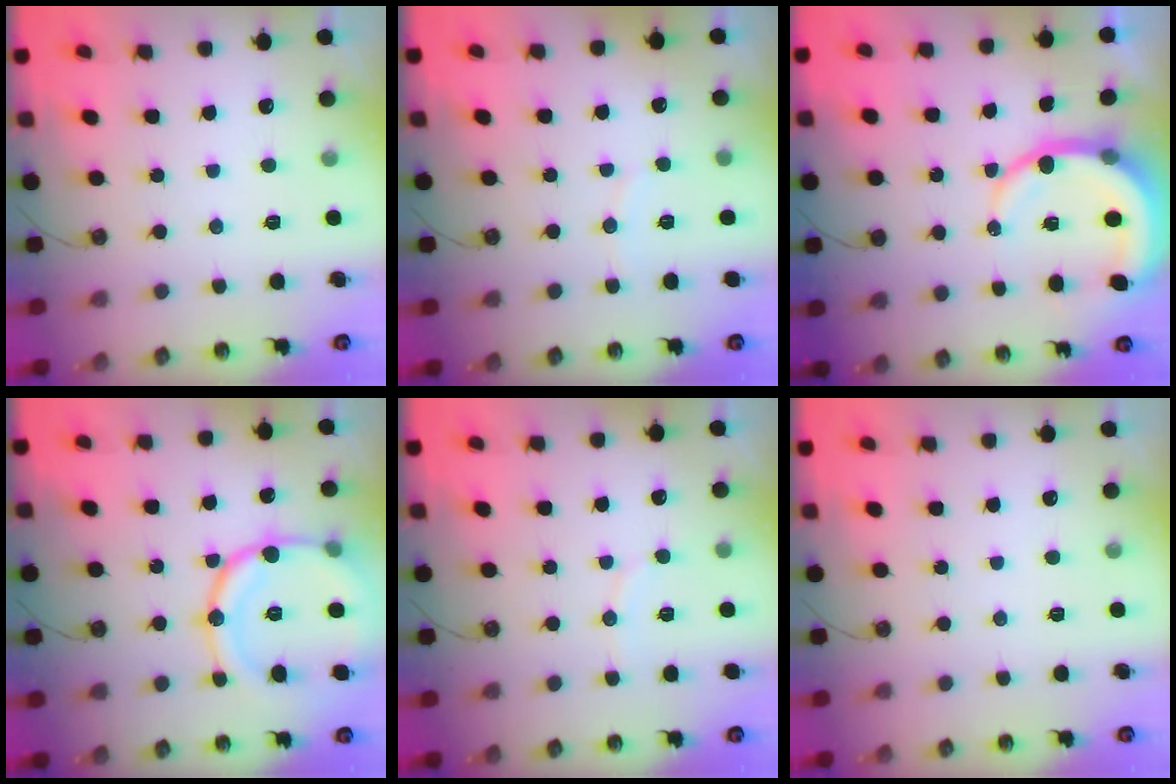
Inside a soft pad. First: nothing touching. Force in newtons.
{"total": 4.0, "press": 4.0, "slide": 0.5}
{"total": 10.1, "press": 10.0, "slide": 1.3}
{"total": 18.3, "press": 18.2, "slide": 1.9}
{"total": 4.6, "press": 4.6, "slide": 0.6}
{"total": 0.0}